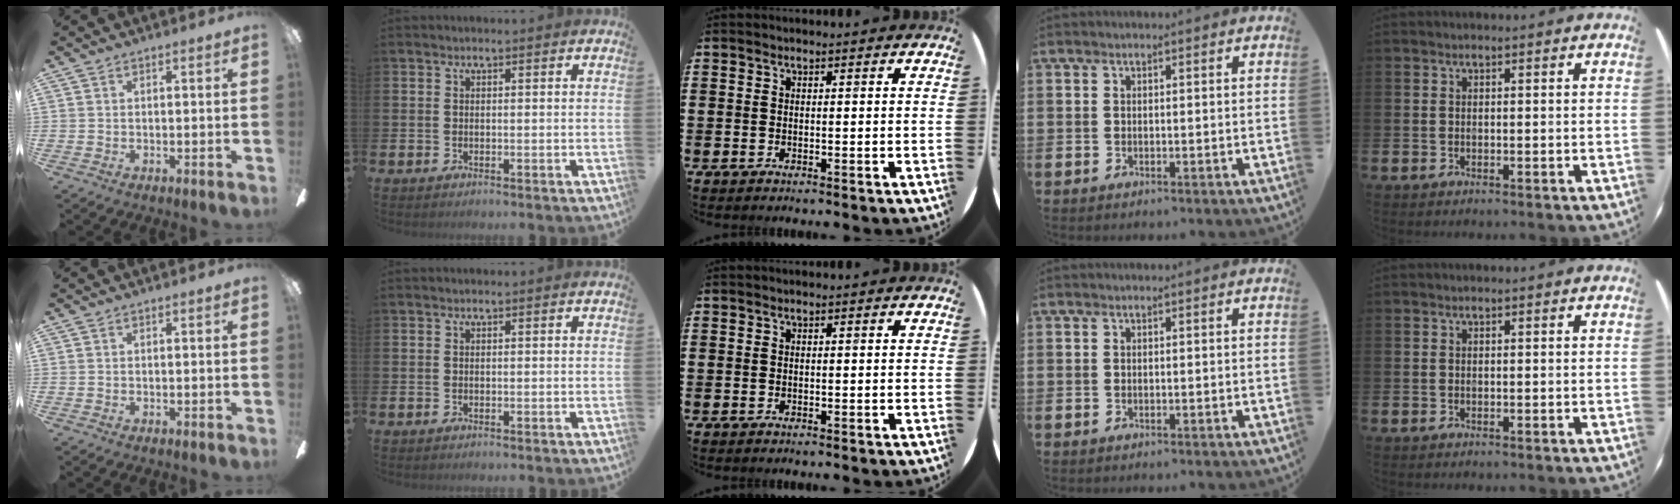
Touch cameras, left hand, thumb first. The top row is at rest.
{}